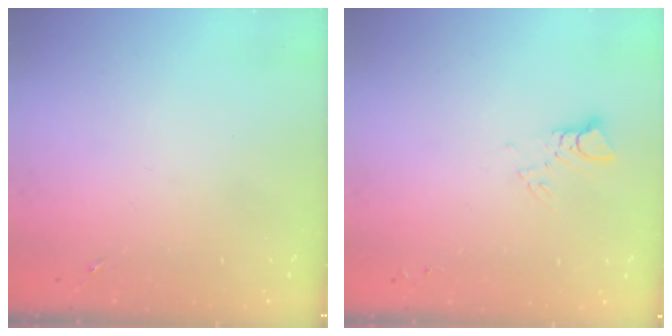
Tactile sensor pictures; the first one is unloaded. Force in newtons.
{"total": 2.9, "press": 2.9, "slide": 0.2}